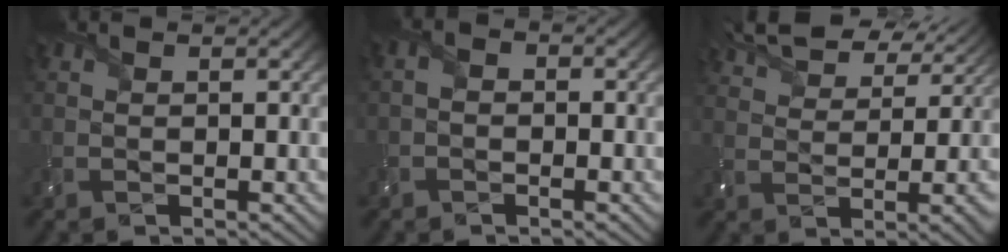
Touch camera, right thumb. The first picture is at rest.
{"total": 1.3, "force": [-0.7, 0.9, 0.7], "torque": [-0.016, 0.002, -0.018]}
{"total": 10.9, "force": [8.2, 3.7, 6.2], "torque": [-0.139, 0.021, 0.136]}